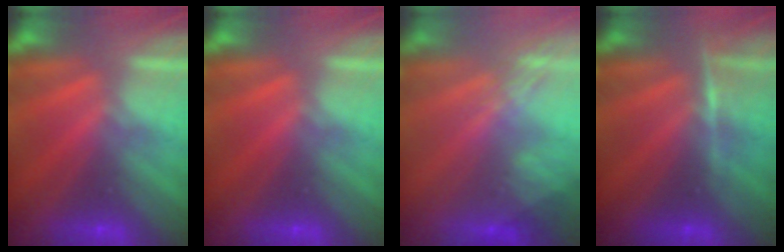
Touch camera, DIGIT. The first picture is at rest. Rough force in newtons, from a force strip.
{"total": 0.0}
{"total": 2.9}
{"total": 2.9}